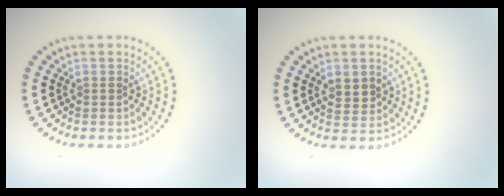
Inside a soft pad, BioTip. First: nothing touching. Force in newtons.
{"total": 1.6, "press": 1.5, "slide": 0.5}